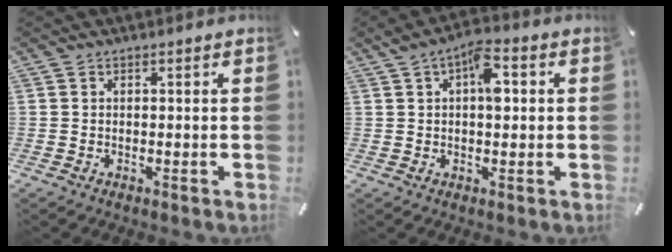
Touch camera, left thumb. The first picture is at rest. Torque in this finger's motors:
{"motor_torque": [1.32, 1.51, 0.67, -0.80, 0.29]}